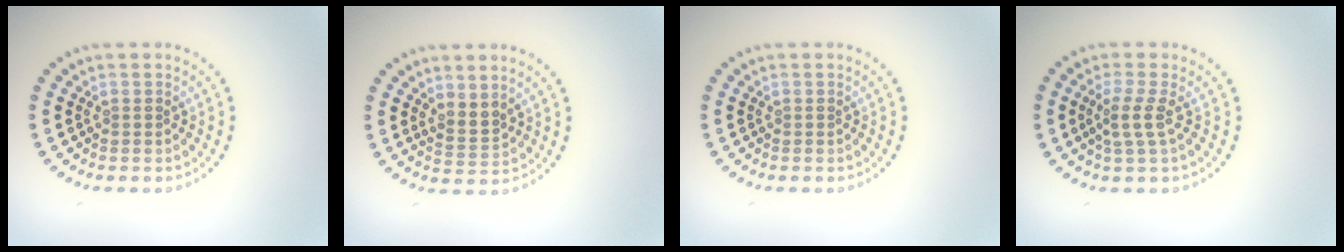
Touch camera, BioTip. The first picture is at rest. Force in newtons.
{"total": 2.0, "press": 1.4, "slide": 1.4}
{"total": 0.0}
{"total": 2.2, "press": 1.7, "slide": 1.4}